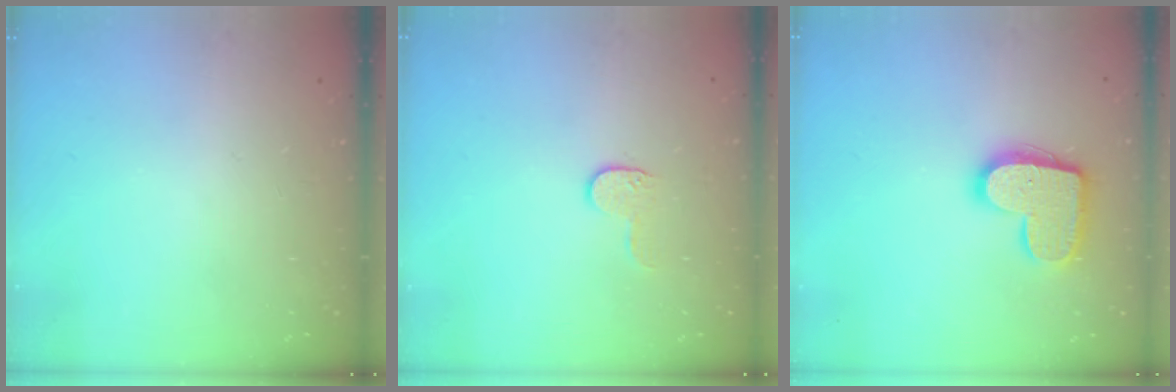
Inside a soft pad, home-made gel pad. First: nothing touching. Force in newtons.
{"total": 4.2, "press": 4.2, "slide": 0.3}
{"total": 14.5, "press": 14.5, "slide": 0.7}